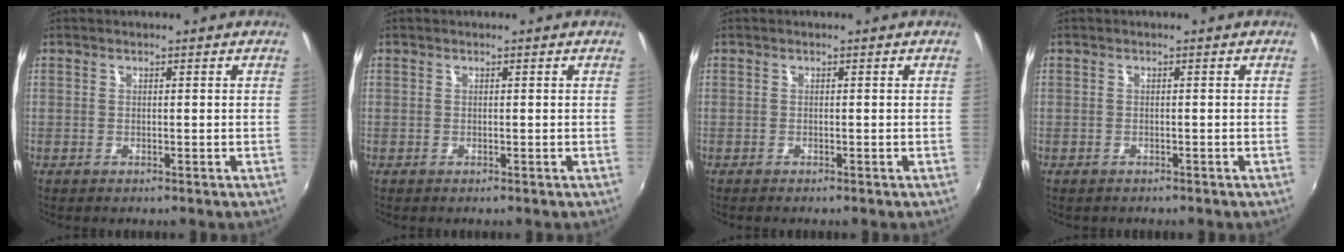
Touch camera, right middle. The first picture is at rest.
{"total": 0.0}
{"total": 0.5, "force": [-0.5, 0.1, 0.1], "torque": [-0.003, -0.004, -0.010]}
{"total": 1.0, "force": [-0.7, 0.6, 0.2], "torque": [-0.008, -0.001, -0.008]}